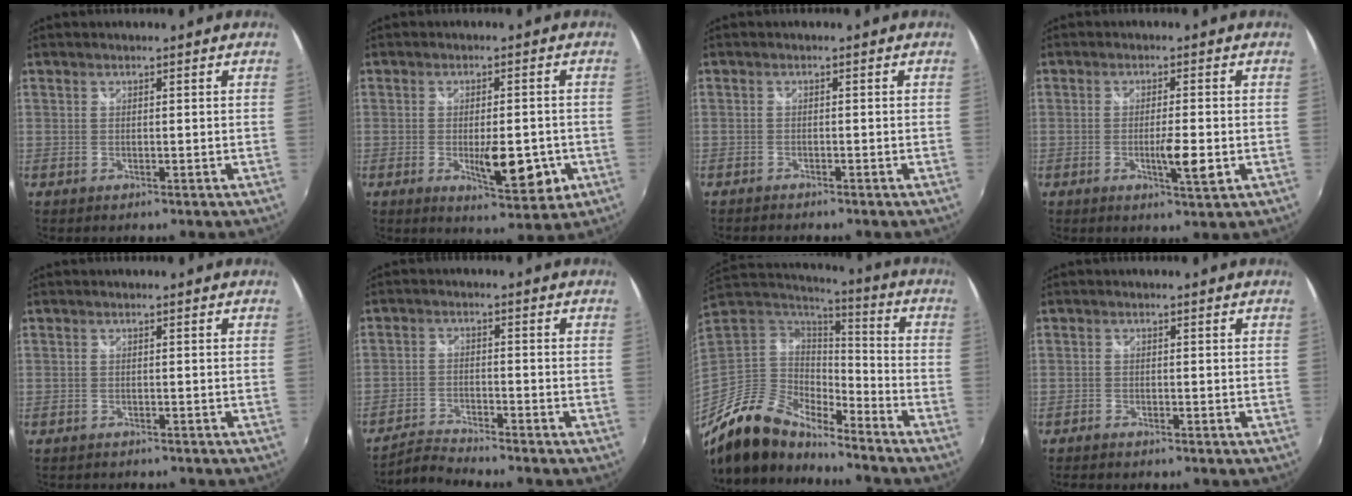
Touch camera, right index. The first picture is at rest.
{"total": 9.2, "force": [-2.6, 3.3, 8.2], "torque": [-0.122, -0.019, -0.031]}
{"total": 1.9, "force": [-1.8, 0.3, 0.4], "torque": [-0.020, -0.010, -0.034]}
{"total": 4.8, "force": [-1.2, 0.6, 4.7], "torque": [-0.080, -0.010, -0.018]}
{"total": 2.2, "force": [-2.1, 0.6, 0.4], "torque": [-0.018, -0.012, -0.036]}
{"total": 5.1, "force": [-5.0, -0.2, 0.9], "torque": [-0.038, -0.001, -0.105]}
{"total": 16.6, "force": [-13.6, 5.9, 7.4], "torque": [-0.162, -0.013, -0.263]}
{"total": 2.5, "force": [-2.3, 0.4, 0.8], "torque": [-0.024, -0.017, -0.045]}